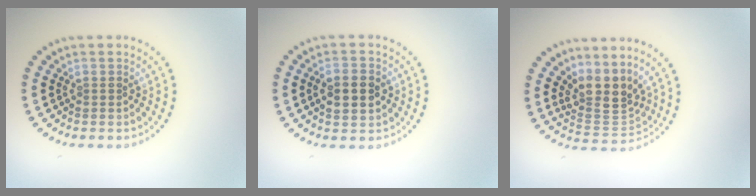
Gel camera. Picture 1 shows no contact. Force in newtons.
{"total": 4.3, "press": 4.3, "slide": 0.1}
{"total": 3.7, "press": 2.8, "slide": 2.4}